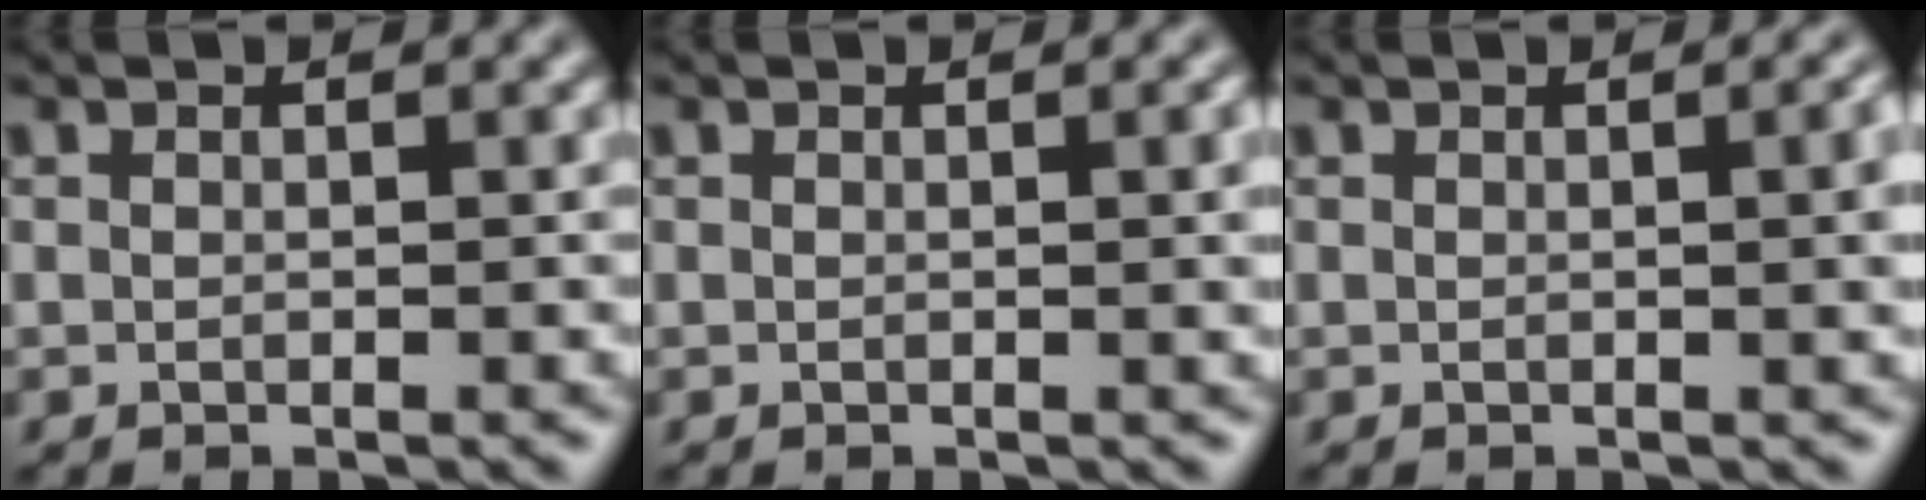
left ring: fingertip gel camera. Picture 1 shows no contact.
{"total": 1.8, "force": [0.1, 0.5, 1.7], "torque": [-0.019, 0.002, -0.001]}
{"total": 3.2, "force": [0.2, 1.1, 3.0], "torque": [-0.026, 0.006, 0.001]}